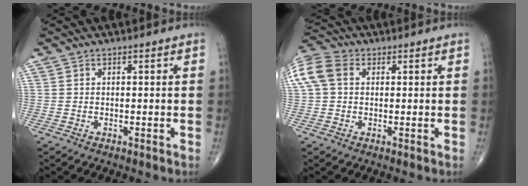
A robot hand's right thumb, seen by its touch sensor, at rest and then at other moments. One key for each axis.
{"total": 9.8, "fx": 2.3, "fy": 7.3, "fz": 6.1, "tx": -0.154, "ty": 0.029, "tz": 0.041}